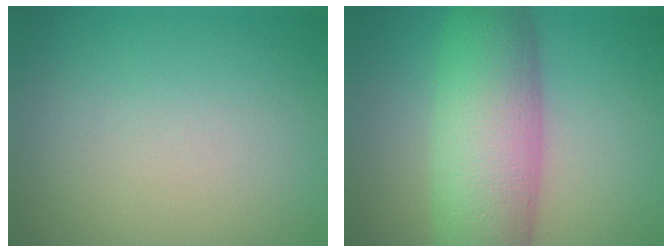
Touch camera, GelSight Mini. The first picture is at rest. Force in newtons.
{"total": 9.6, "press": 9.6, "slide": 0.1}